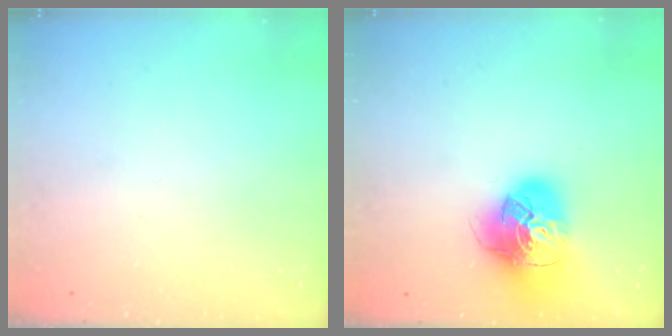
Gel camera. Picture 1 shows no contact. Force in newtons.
{"total": 17.7, "press": 17.5, "slide": 2.2}